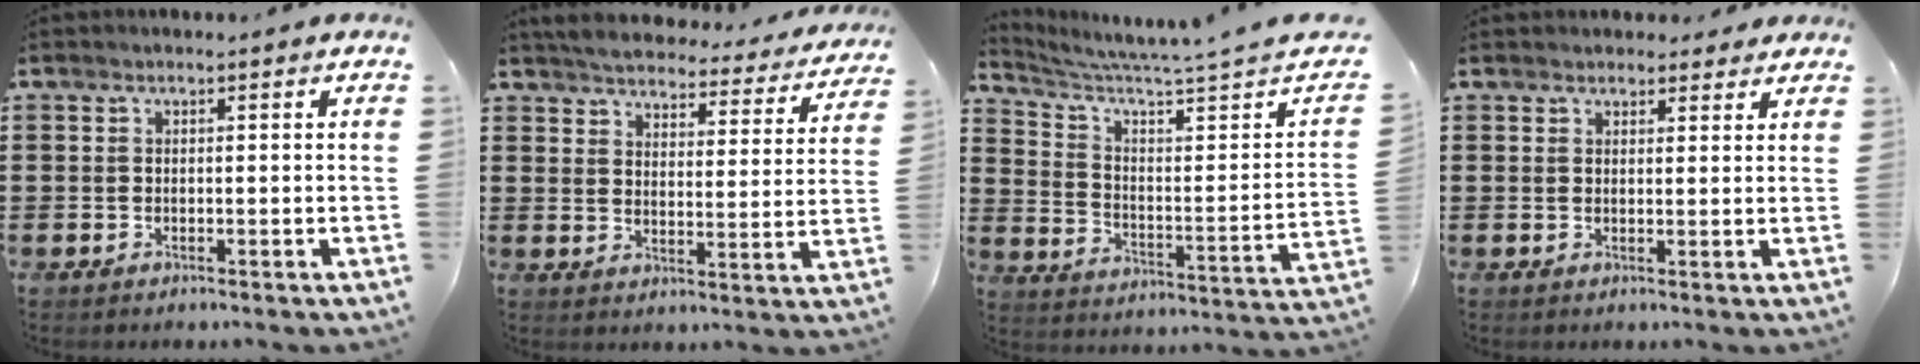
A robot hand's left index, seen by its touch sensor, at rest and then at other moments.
{"total": 4.3, "force": [4.3, 0.1, 0.6], "torque": [-0.037, -0.034, 0.070]}
{"total": 4.1, "force": [3.3, -1.0, 2.2], "torque": [-0.061, -0.048, 0.044]}
{"total": 2.2, "force": [2.1, 0.7, 0.1], "torque": [0.000, -0.002, 0.040]}